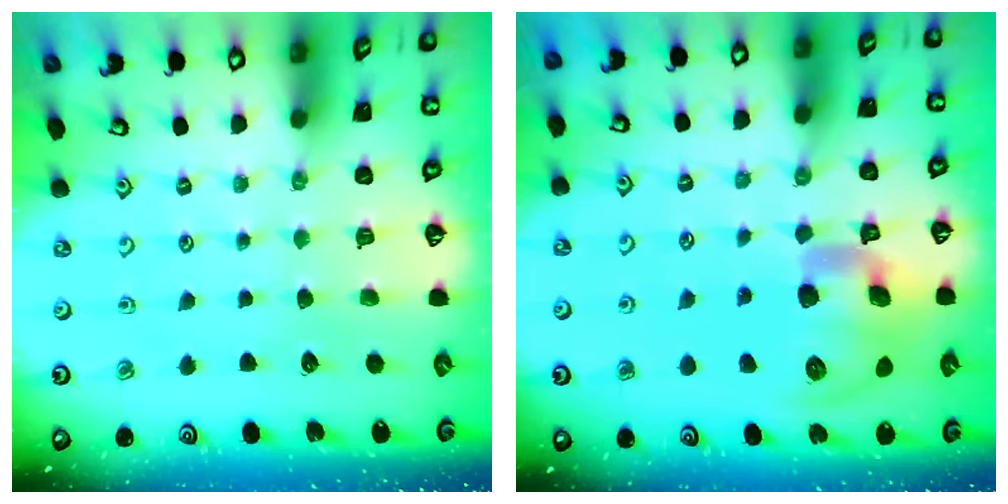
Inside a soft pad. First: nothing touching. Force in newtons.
{"total": 16.5, "press": 16.3, "slide": 2.6}